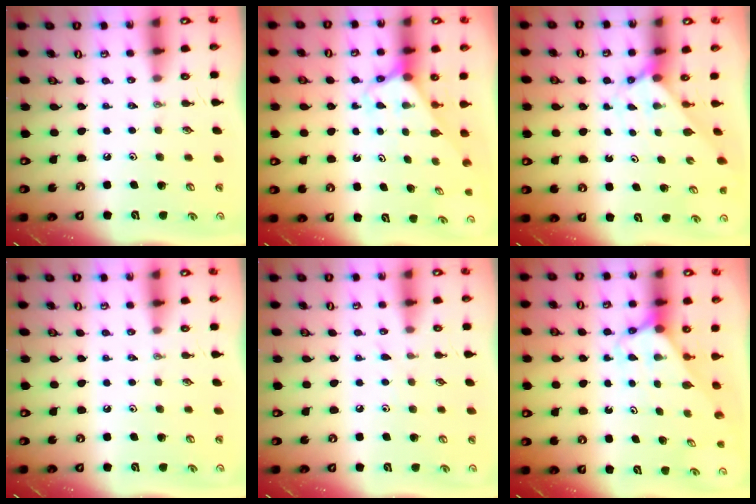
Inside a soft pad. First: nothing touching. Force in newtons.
{"total": 2.6, "press": 2.6, "slide": 0.1}
{"total": 2.3, "press": 2.3, "slide": 0.2}
{"total": 0.0}
{"total": 2.5, "press": 2.4, "slide": 0.3}
{"total": 2.8, "press": 2.8, "slide": 0.2}